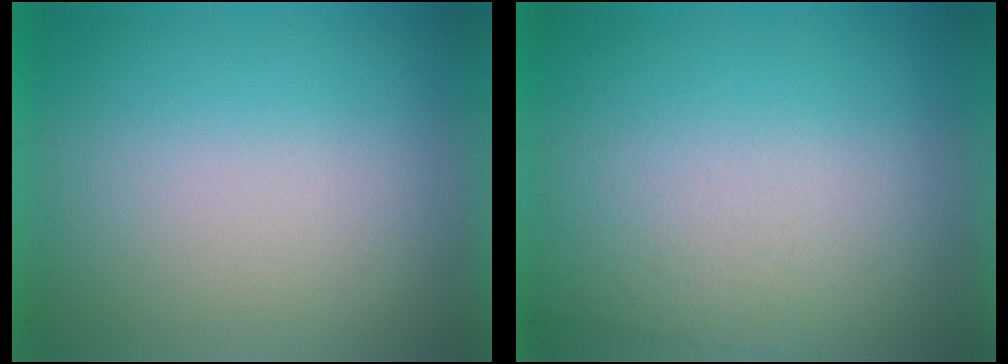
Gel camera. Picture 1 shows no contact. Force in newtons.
{"total": 2.4}